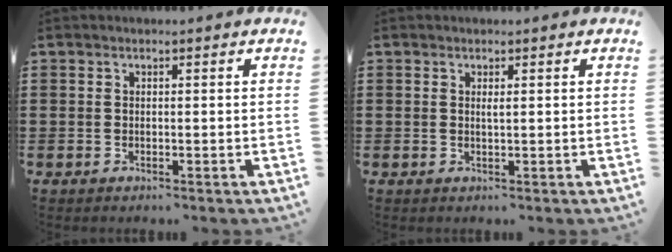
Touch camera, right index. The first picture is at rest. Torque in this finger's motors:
{"motor_torque": [-0.06, 0.01, 0.00, -0.01]}